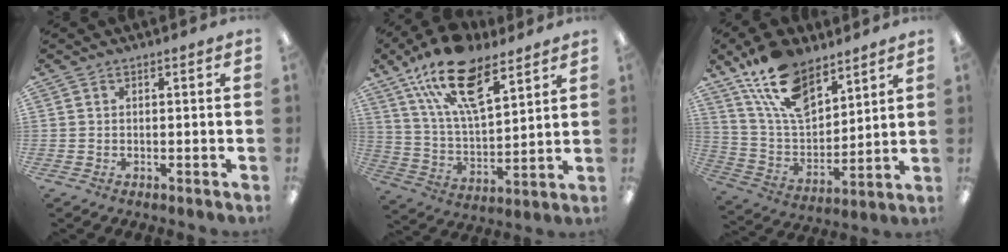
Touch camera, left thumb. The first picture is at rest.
{"total": 19.4, "force": [12.0, 8.3, 12.7], "torque": [-0.224, -0.052, 0.213]}
{"total": 14.6, "force": [10.1, 7.5, 7.4], "torque": [-0.140, -0.048, 0.190]}